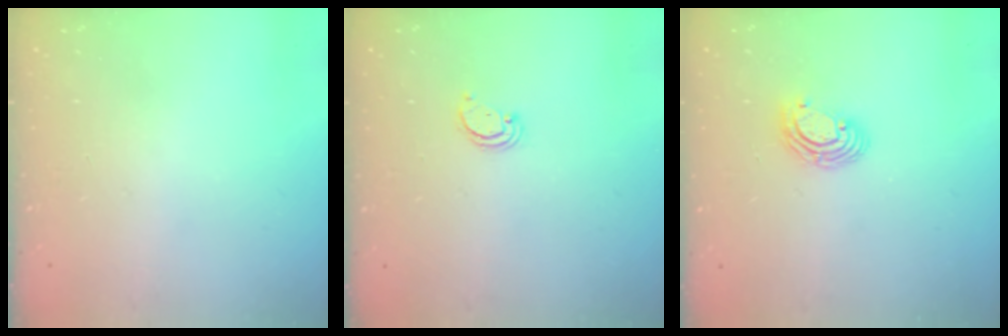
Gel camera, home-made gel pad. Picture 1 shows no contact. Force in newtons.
{"total": 2.2, "press": 2.2, "slide": 0.1}
{"total": 6.0, "press": 6.0, "slide": 0.4}